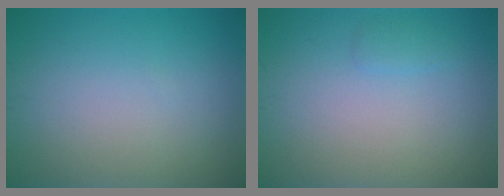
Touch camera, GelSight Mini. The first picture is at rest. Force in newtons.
{"total": 0.8, "press": 0.8, "slide": 0.1}